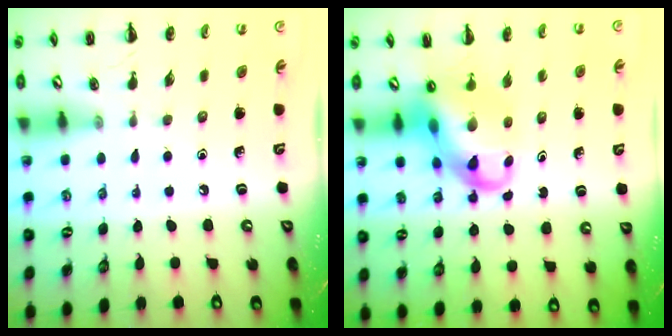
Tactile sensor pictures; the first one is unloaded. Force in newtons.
{"total": 9.1, "press": 8.8, "slide": 2.4}